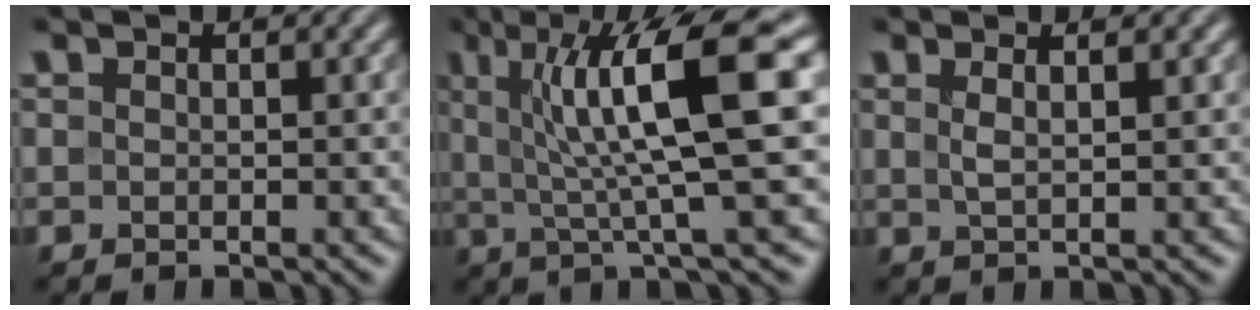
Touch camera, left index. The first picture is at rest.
{"total": 10.5, "force": [2.3, 1.9, 10.1], "torque": [-0.142, -0.001, 0.038]}
{"total": 2.1, "force": [1.0, 0.6, 1.7], "torque": [-0.026, 0.004, 0.012]}